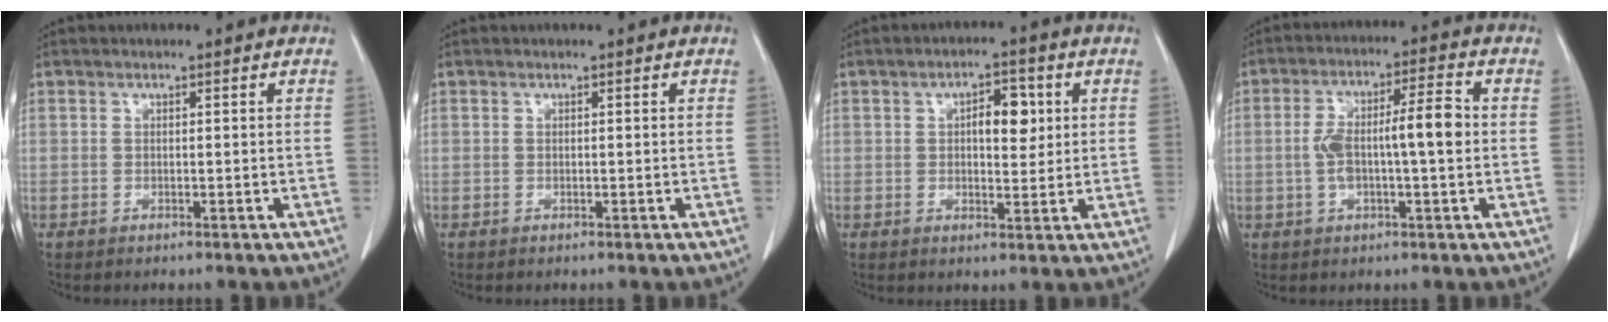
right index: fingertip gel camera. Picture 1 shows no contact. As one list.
[{"total": 0.0}, {"total": 5.4, "force": [1.4, 2.4, 4.7], "torque": [-0.070, 0.007, 0.021]}, {"total": 9.1, "force": [-0.3, 1.8, 9.0], "torque": [-0.165, 0.024, -0.005]}]